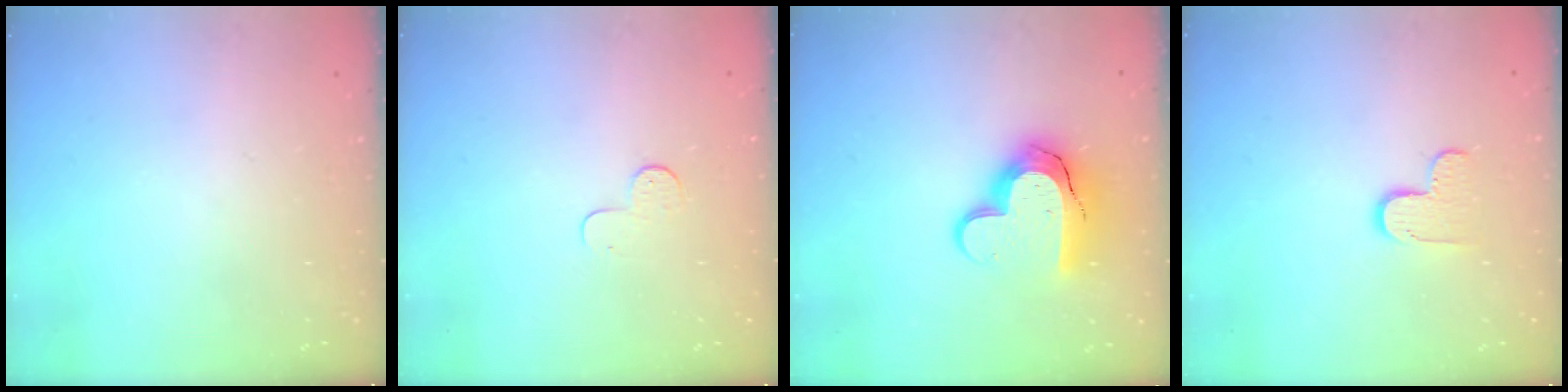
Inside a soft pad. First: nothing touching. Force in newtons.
{"total": 5.0, "press": 4.9, "slide": 0.5}
{"total": 14.2, "press": 14.1, "slide": 1.0}
{"total": 6.6, "press": 6.5, "slide": 0.4}